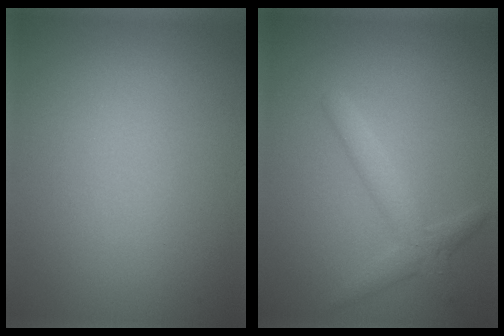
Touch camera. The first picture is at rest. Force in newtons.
{"total": 2.6, "press": 2.6, "slide": 0.1}